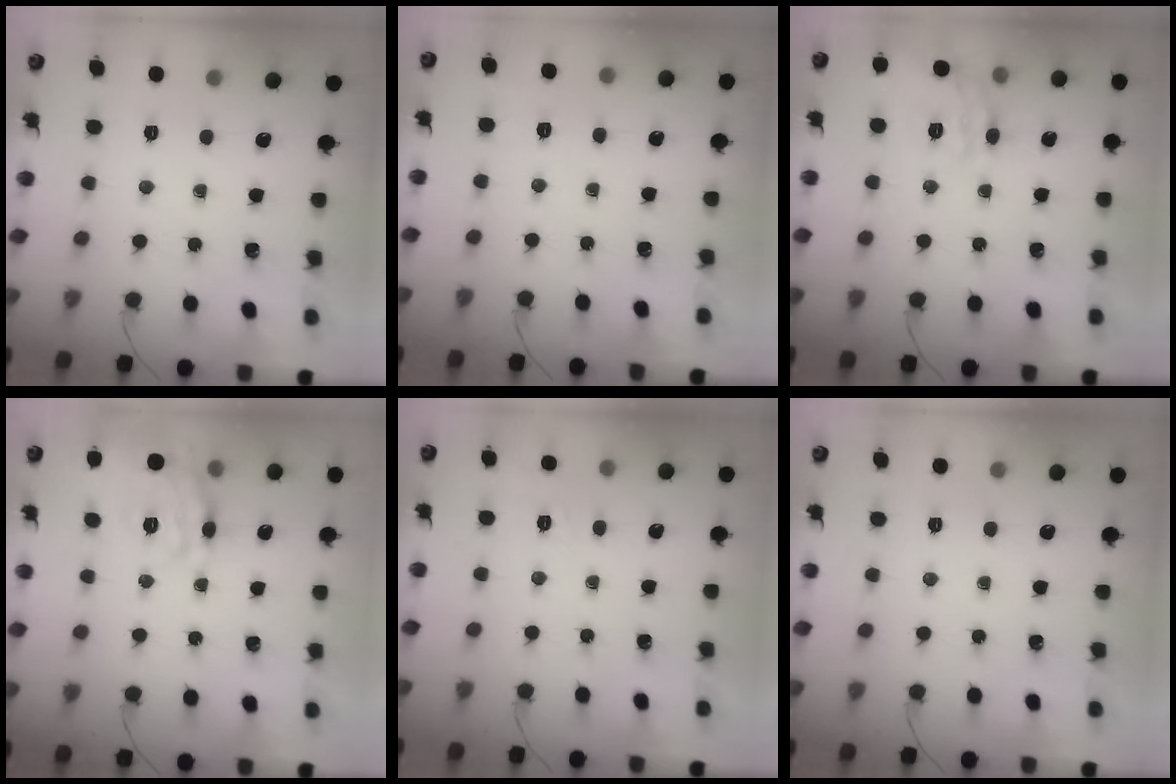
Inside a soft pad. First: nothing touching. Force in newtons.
{"total": 1.9, "press": 1.0, "slide": 1.6}
{"total": 13.1, "press": 13.1, "slide": 0.5}
{"total": 18.7, "press": 18.6, "slide": 1.5}
{"total": 1.9, "press": 0.7, "slide": 1.7}
{"total": 0.0}